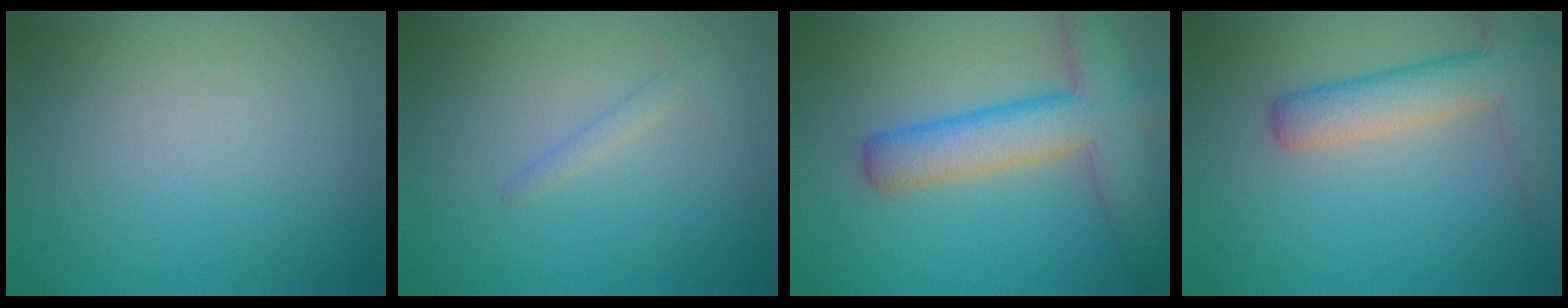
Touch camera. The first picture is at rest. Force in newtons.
{"total": 1.1, "press": 1.1, "slide": 0.1}
{"total": 7.3, "press": 7.3, "slide": 0.3}
{"total": 5.6, "press": 5.6, "slide": 0.4}